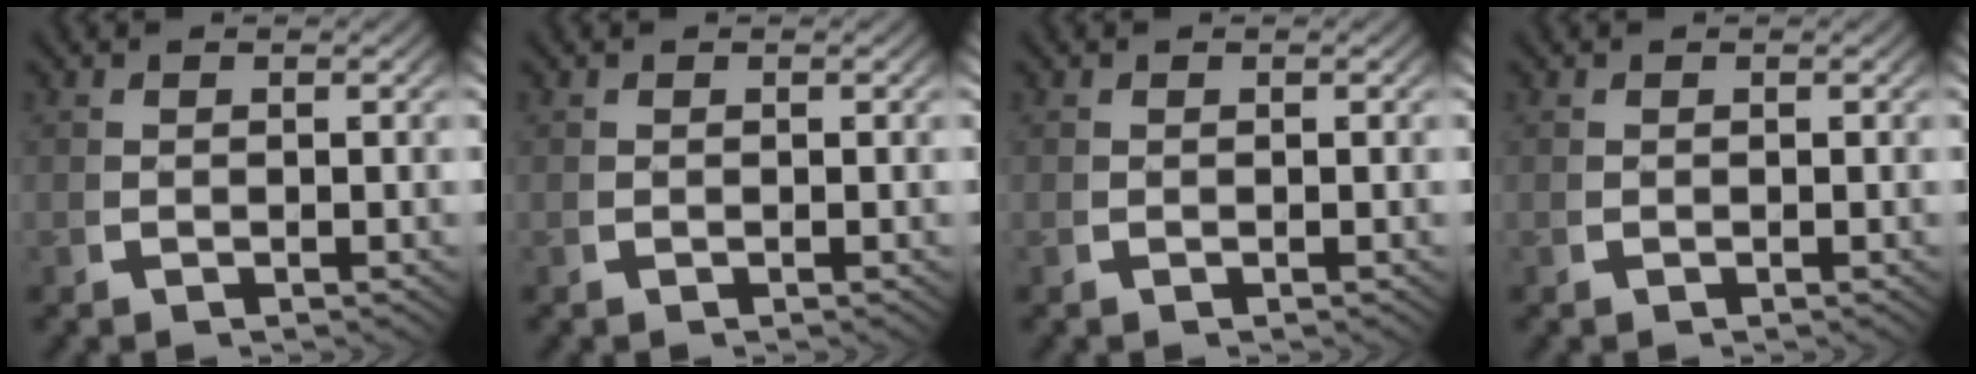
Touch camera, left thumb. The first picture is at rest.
{"total": 0.0}
{"total": 0.0}
{"total": 0.0}